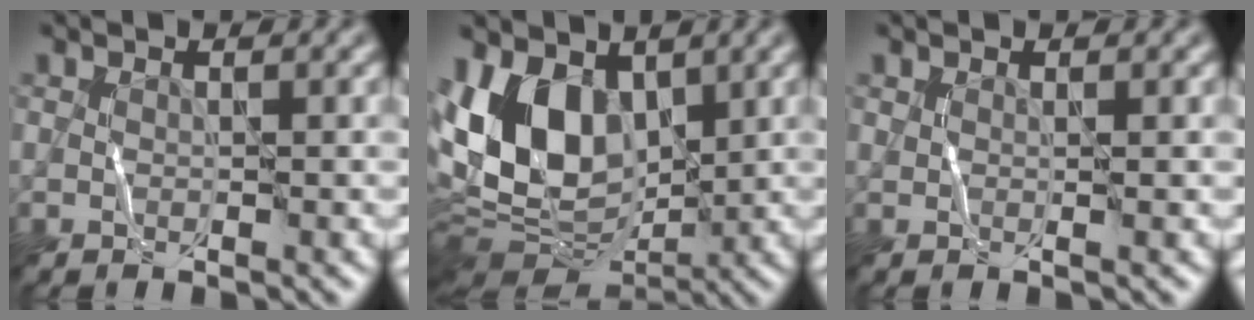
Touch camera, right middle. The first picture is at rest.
{"total": 9.8, "force": [1.5, 6.6, 7.2], "torque": [-0.156, -0.003, 0.025]}
{"total": 0.0}